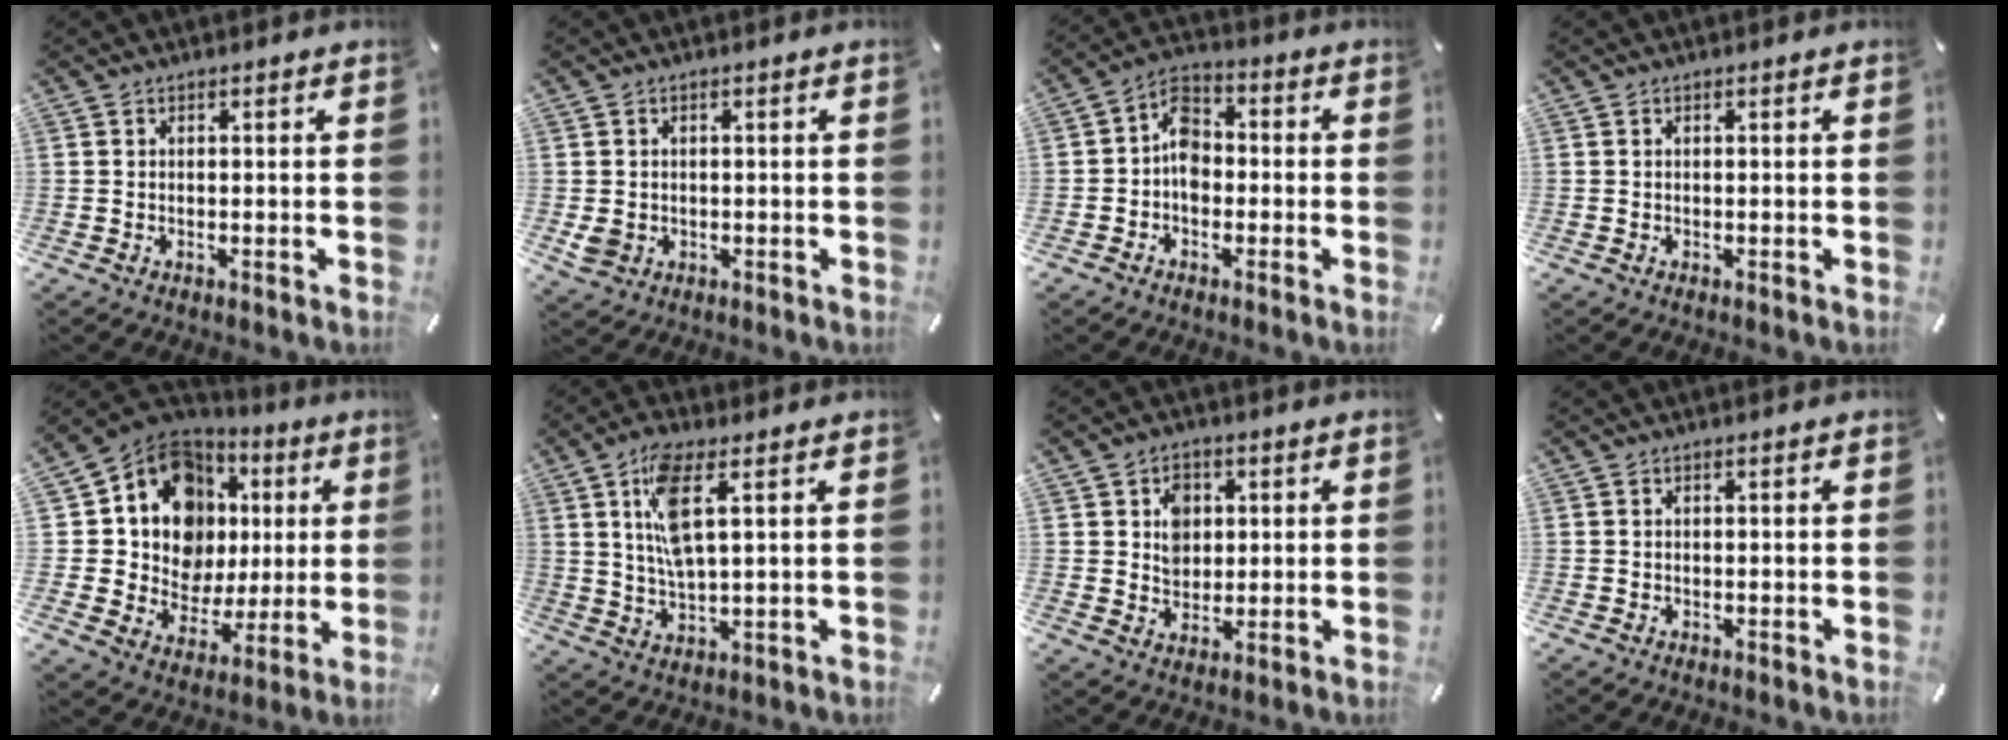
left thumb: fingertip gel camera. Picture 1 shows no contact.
{"total": 2.8, "force": [-0.2, 2.5, 1.2], "torque": [-0.028, 0.002, -0.004]}
{"total": 7.3, "force": [-1.4, 5.4, 4.7], "torque": [-0.081, 0.021, -0.024]}
{"total": 0.0}
{"total": 14.8, "force": [5.2, 12.2, 6.4], "torque": [-0.105, -0.052, 0.104]}
{"total": 10.5, "force": [3.0, 3.6, 9.4], "torque": [-0.197, -0.006, 0.046]}
{"total": 6.1, "force": [1.2, 5.4, 2.6], "torque": [-0.033, 0.000, 0.016]}
{"total": 0.0}